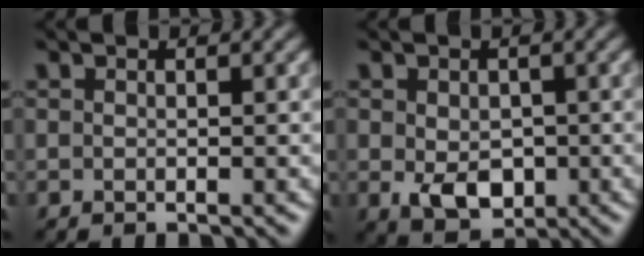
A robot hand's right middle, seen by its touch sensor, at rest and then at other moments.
{"total": 4.0, "force": [-0.8, 2.8, 2.7], "torque": [-0.052, -0.008, -0.008]}